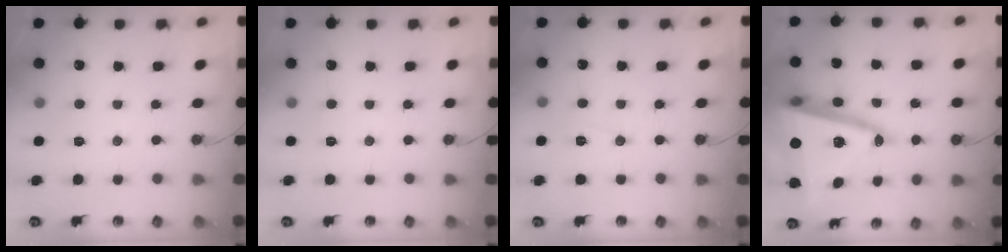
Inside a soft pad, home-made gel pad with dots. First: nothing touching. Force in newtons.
{"total": 0.0}
{"total": 5.6, "press": 3.4, "slide": 4.5}
{"total": 21.0, "press": 20.8, "slide": 2.6}